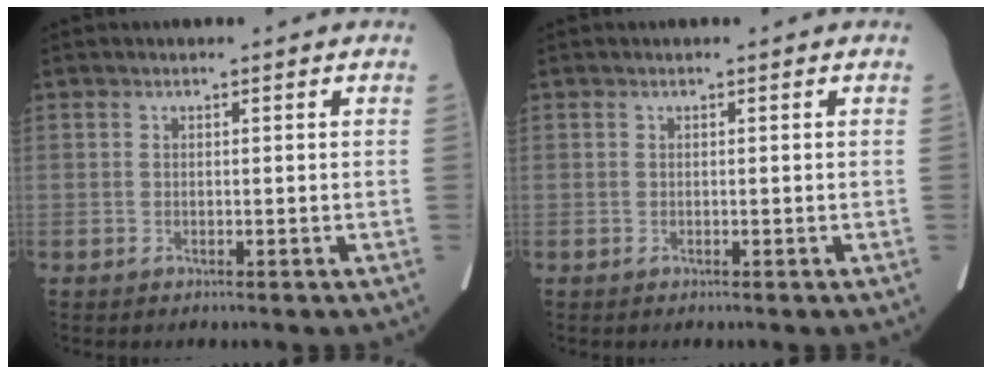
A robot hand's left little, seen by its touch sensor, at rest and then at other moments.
{"total": 0.0}